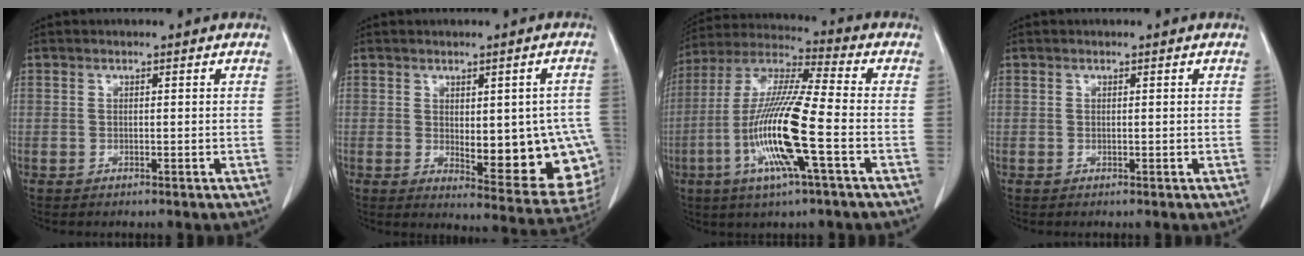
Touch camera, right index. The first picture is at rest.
{"total": 15.9, "force": [-2.2, 5.9, 14.6], "torque": [-0.120, 0.007, -0.007]}
{"total": 15.8, "force": [-4.6, 0.6, 15.2], "torque": [-0.312, -0.011, -0.094]}
{"total": 0.0}